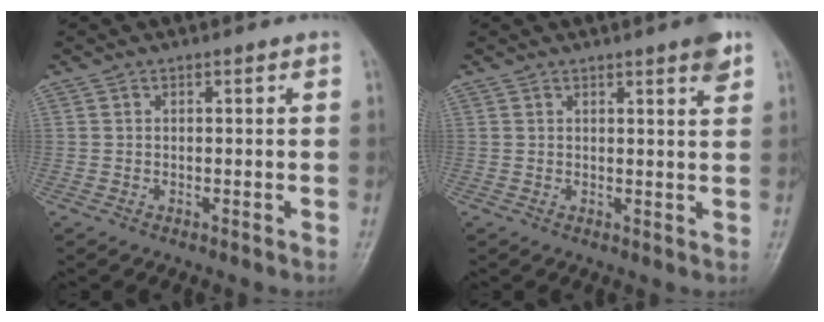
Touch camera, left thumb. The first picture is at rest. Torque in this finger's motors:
{"motor_torque": [0.80, 0.29, 0.45, -0.52, 0.00]}